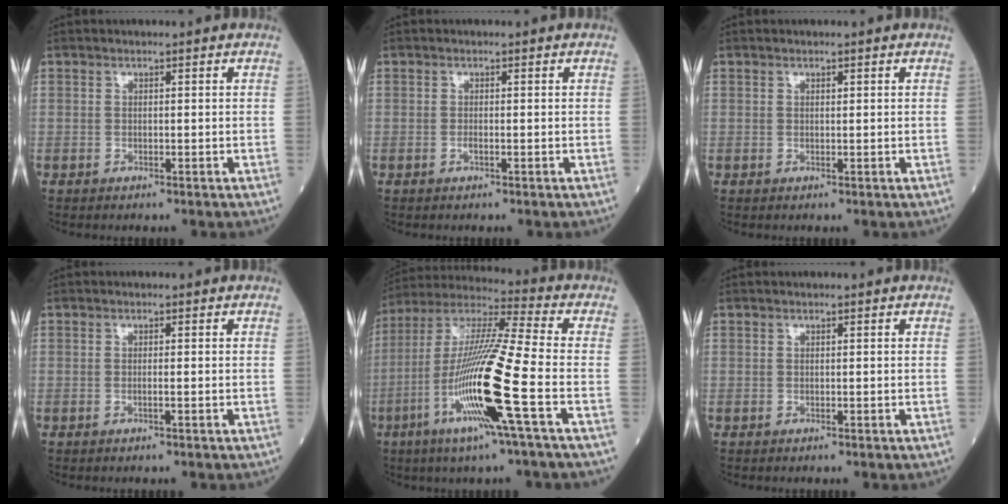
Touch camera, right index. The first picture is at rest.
{"total": 0.7, "force": [-0.3, 0.1, 0.6], "torque": [-0.015, 0.000, -0.006]}
{"total": 0.0}
{"total": 0.7, "force": [-0.2, -0.1, 0.6], "torque": [-0.013, 0.001, -0.006]}
{"total": 17.9, "force": [-5.8, -0.8, 16.9], "torque": [-0.343, -0.018, -0.122]}
{"total": 0.0}